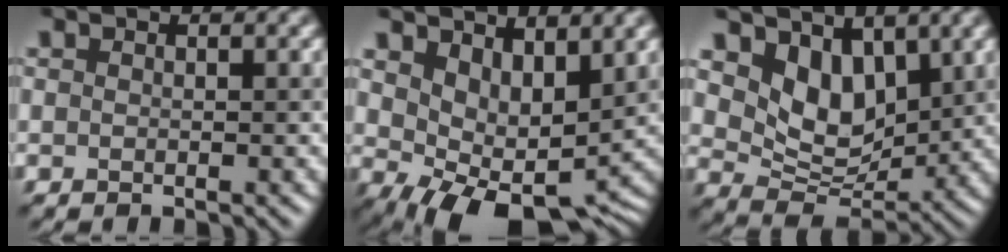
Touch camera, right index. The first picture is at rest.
{"total": 6.7, "force": [1.8, 4.2, 4.9], "torque": [-0.066, -0.027, 0.055]}
{"total": 5.0, "force": [2.9, 3.1, 2.5], "torque": [-0.061, -0.019, 0.051]}